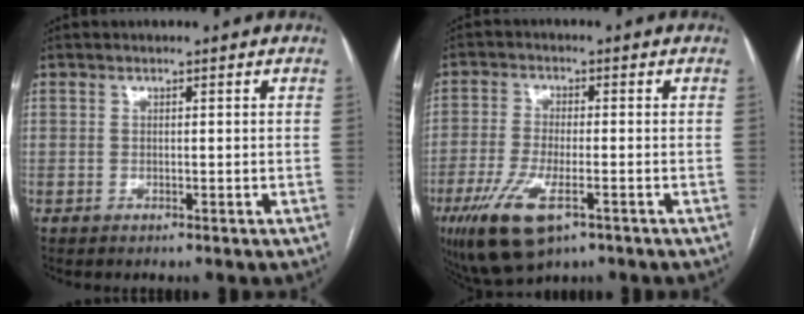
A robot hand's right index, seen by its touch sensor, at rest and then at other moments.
{"total": 10.6, "force": [-5.4, 3.5, 8.5], "torque": [-0.169, -0.021, -0.089]}